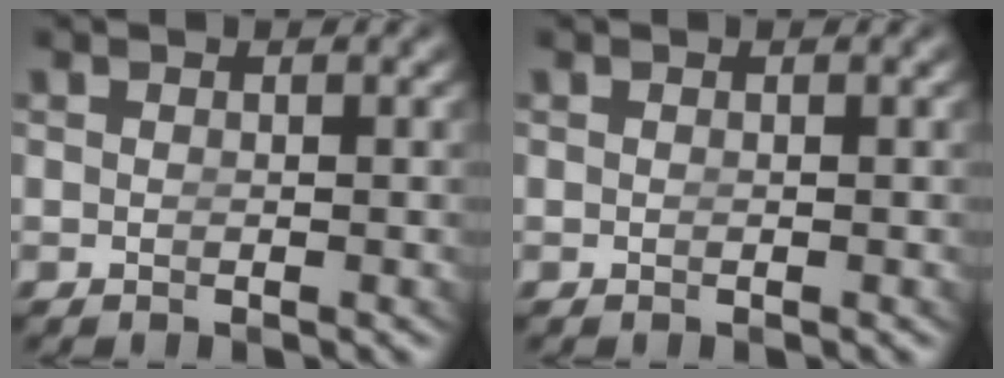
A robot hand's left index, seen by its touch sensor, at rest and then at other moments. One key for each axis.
{"total": 0.0}